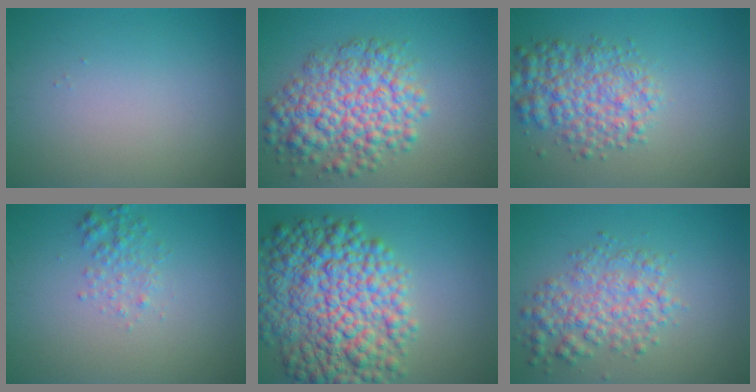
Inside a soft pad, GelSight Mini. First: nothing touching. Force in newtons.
{"total": 7.4, "press": 7.4, "slide": 0.2}
{"total": 5.2, "press": 5.2, "slide": 0.2}
{"total": 1.8, "press": 1.8, "slide": 0.1}
{"total": 11.8, "press": 11.8, "slide": 0.4}
{"total": 4.3, "press": 4.3, "slide": 0.1}